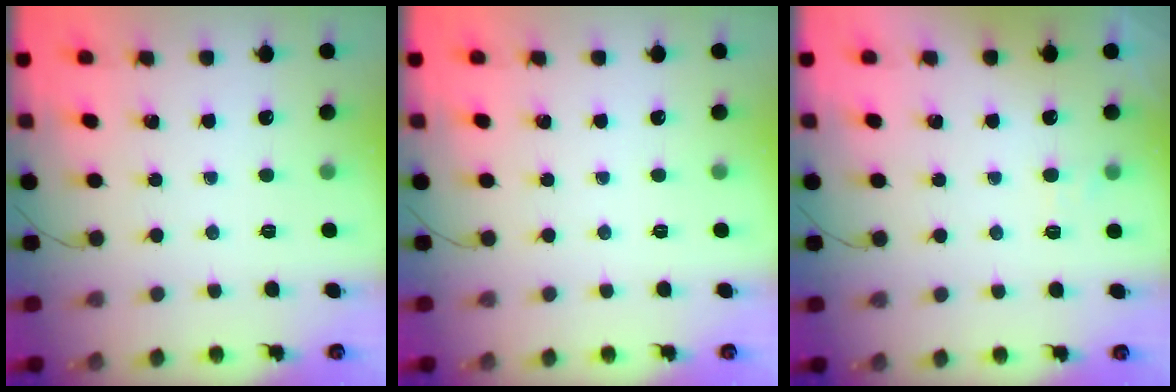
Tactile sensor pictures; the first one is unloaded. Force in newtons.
{"total": 0.0}
{"total": 3.5, "press": 3.3, "slide": 1.1}